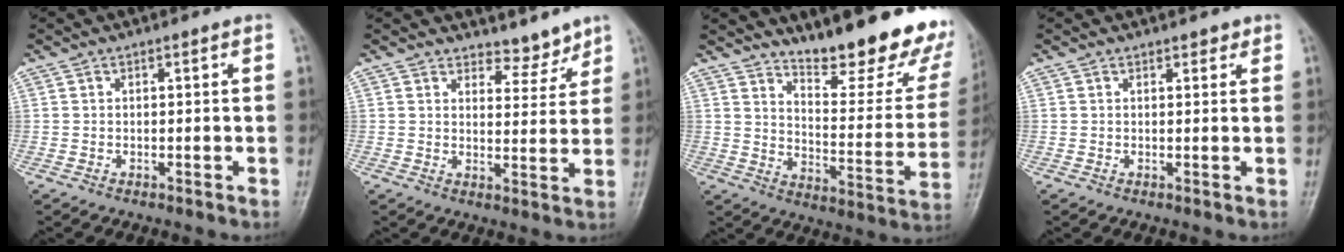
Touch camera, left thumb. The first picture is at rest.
{"total": 3.7, "force": [3.2, 1.8, 0.4], "torque": [0.020, -0.025, 0.043]}
{"total": 22.3, "force": [17.2, 6.1, 12.9], "torque": [-0.138, -0.118, 0.232]}
{"total": 1.4, "force": [1.0, 0.8, 0.5], "torque": [0.005, -0.004, 0.008]}